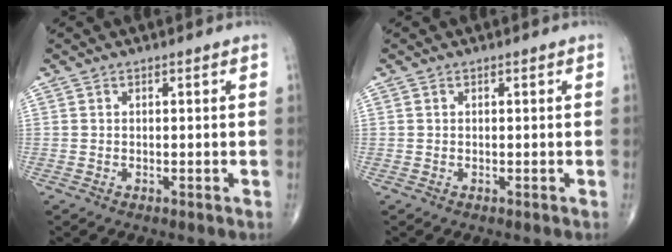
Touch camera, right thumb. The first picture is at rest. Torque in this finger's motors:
{"motor_torque": [-0.01, -0.11, -0.04, -0.13, -0.02]}